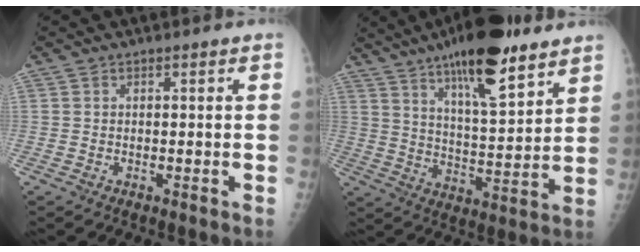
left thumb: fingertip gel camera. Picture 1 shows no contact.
{"total": 18.5, "force": [11.9, 5.0, 13.2], "torque": [-0.190, -0.055, 0.195]}